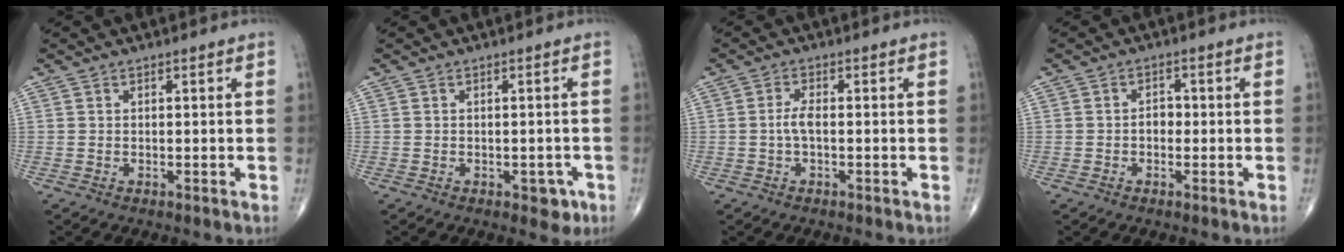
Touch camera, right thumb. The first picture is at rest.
{"total": 3.0, "force": [-1.4, 1.9, 2.0], "torque": [-0.003, 0.004, -0.014]}
{"total": 2.4, "force": [-0.4, 0.8, 2.2], "torque": [-0.050, 0.004, -0.009]}
{"total": 2.1, "force": [-0.5, 1.6, 1.3], "torque": [-0.006, 0.009, -0.013]}